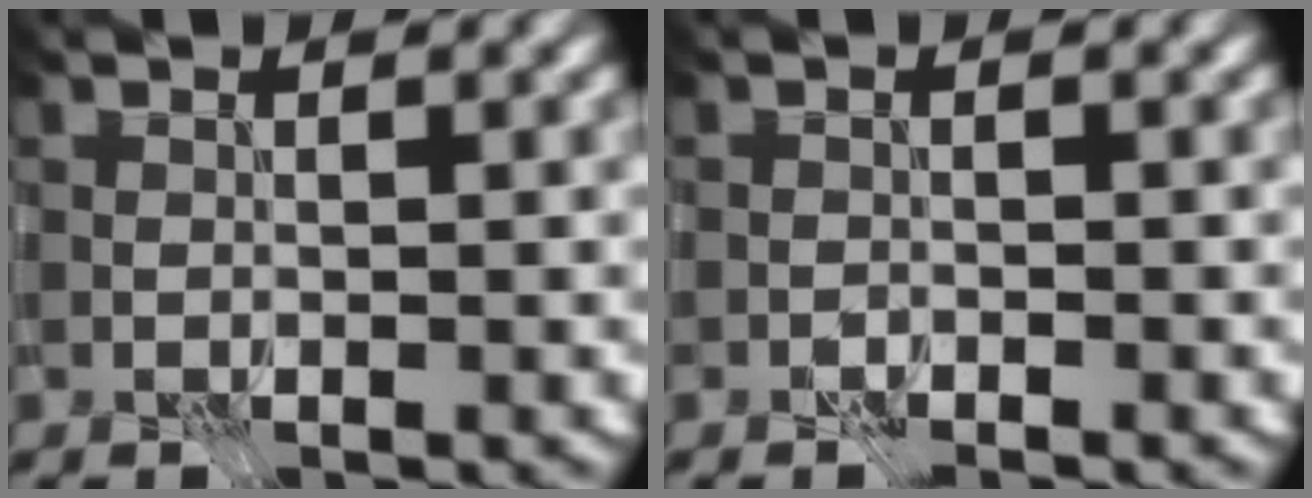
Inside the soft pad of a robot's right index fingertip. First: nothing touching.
{"total": 0.9, "force": [-0.8, 0.3, 0.3], "torque": [-0.002, 0.003, -0.019]}